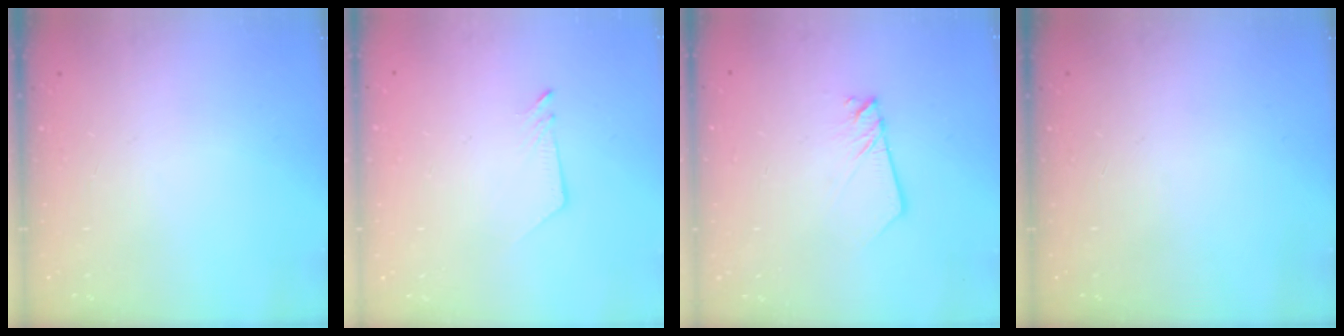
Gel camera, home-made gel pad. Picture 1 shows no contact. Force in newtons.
{"total": 2.6, "press": 2.6, "slide": 0.3}
{"total": 2.7, "press": 2.6, "slide": 0.3}
{"total": 0.0}